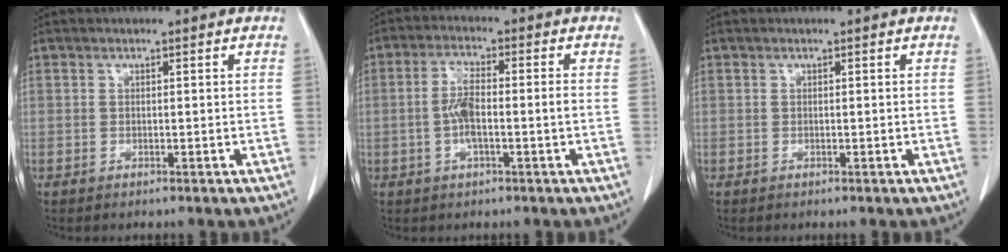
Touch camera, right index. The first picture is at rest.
{"total": 5.7, "force": [-0.8, 1.1, 5.5], "torque": [-0.116, 0.007, -0.017]}
{"total": 0.0}